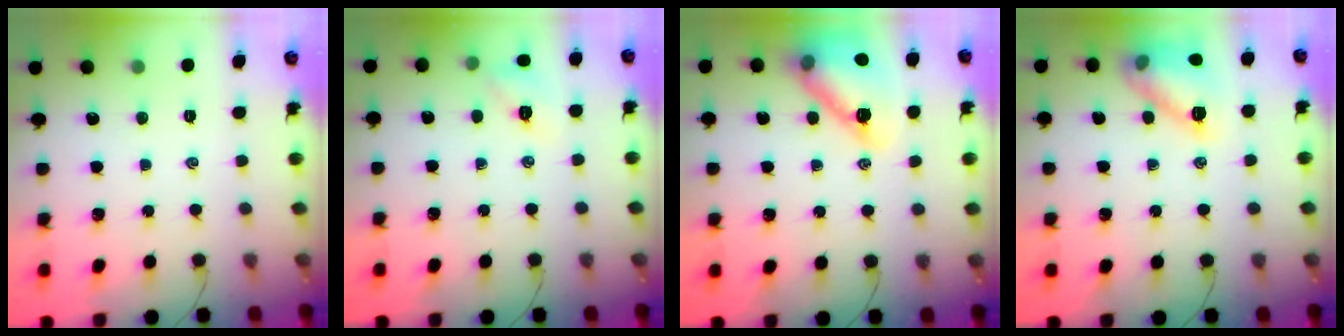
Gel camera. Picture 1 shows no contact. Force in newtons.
{"total": 6.8, "press": 6.6, "slide": 1.6}
{"total": 17.9, "press": 17.7, "slide": 2.6}
{"total": 12.8, "press": 12.8, "slide": 0.2}